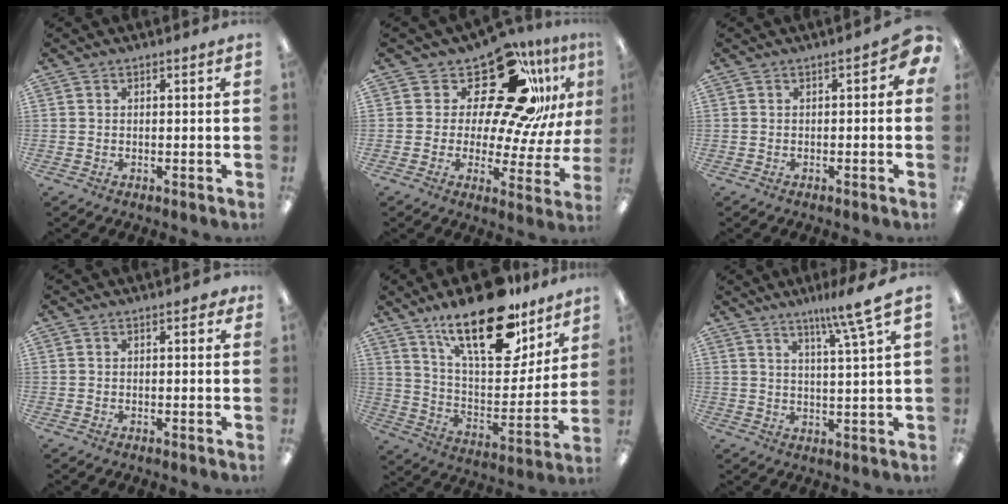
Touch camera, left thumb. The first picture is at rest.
{"total": 21.1, "force": [13.5, 9.6, 13.1], "torque": [-0.198, -0.090, 0.229]}
{"total": 2.7, "force": [-0.3, 1.7, 2.1], "torque": [-0.031, 0.005, -0.006]}
{"total": 0.7, "force": [0.0, 0.6, 0.3], "torque": [-0.009, 0.002, -0.001]}
{"total": 24.3, "force": [16.6, 9.6, 14.9], "torque": [-0.231, -0.101, 0.281]}
{"total": 8.0, "force": [5.7, -0.6, 5.6], "torque": [-0.092, -0.033, 0.088]}